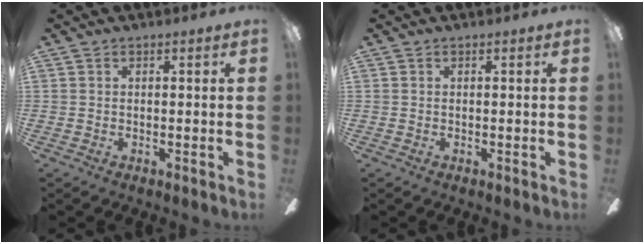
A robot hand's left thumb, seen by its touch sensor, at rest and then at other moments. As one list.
[{"total": 0.0}]